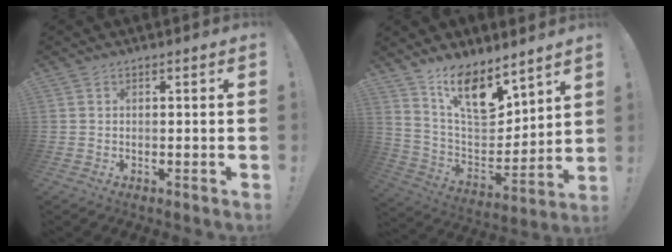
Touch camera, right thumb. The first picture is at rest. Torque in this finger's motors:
{"motor_torque": [-0.79, 1.71, 1.47, 1.30, 0.29]}